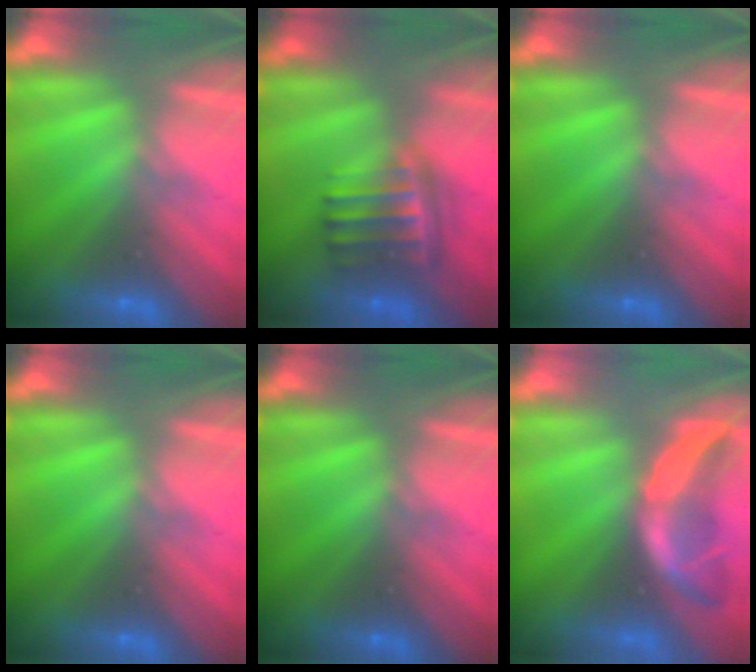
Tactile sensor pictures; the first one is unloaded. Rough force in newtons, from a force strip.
{"total": 6.8}
{"total": 0.0}
{"total": 0.0}
{"total": 0.0}
{"total": 1.8}